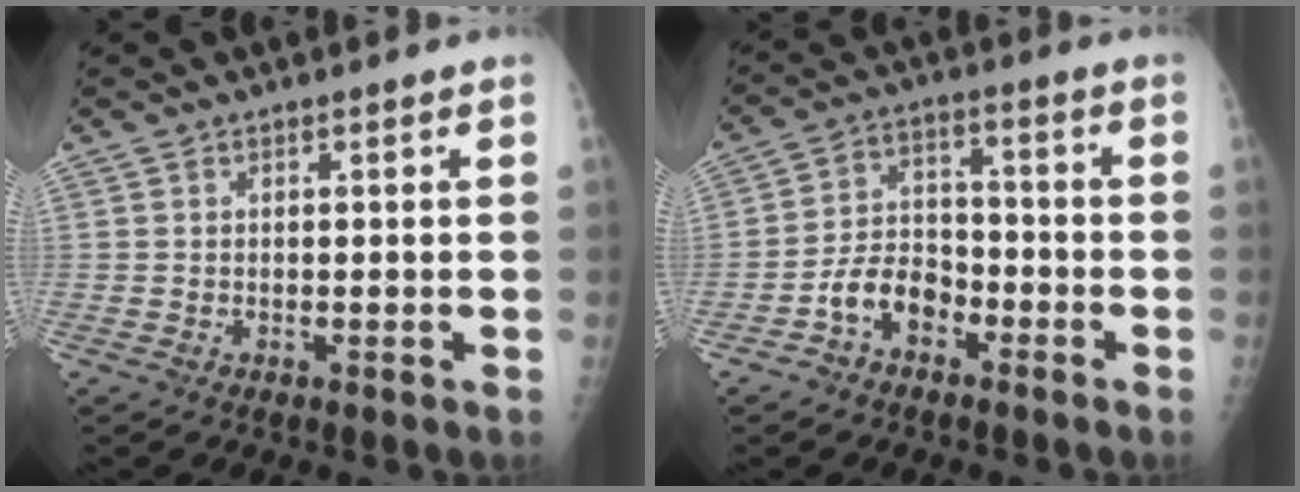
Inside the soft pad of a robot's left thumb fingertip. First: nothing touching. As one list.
[{"total": 8.0, "force": [-4.2, 5.3, 4.2], "torque": [-0.061, 0.038, -0.079]}]